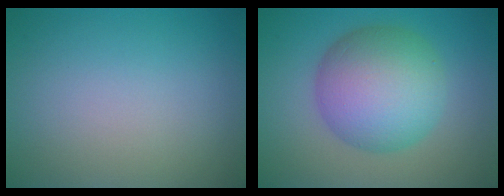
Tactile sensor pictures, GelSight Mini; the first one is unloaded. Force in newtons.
{"total": 9.0, "press": 9.0, "slide": 0.0}